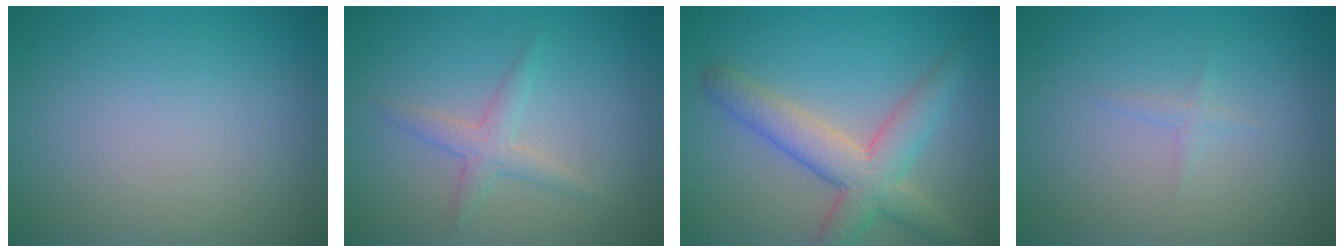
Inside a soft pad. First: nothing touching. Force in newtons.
{"total": 1.9, "press": 1.9, "slide": 0.0}
{"total": 5.5, "press": 5.5, "slide": 0.5}
{"total": 0.7, "press": 0.7, "slide": 0.1}